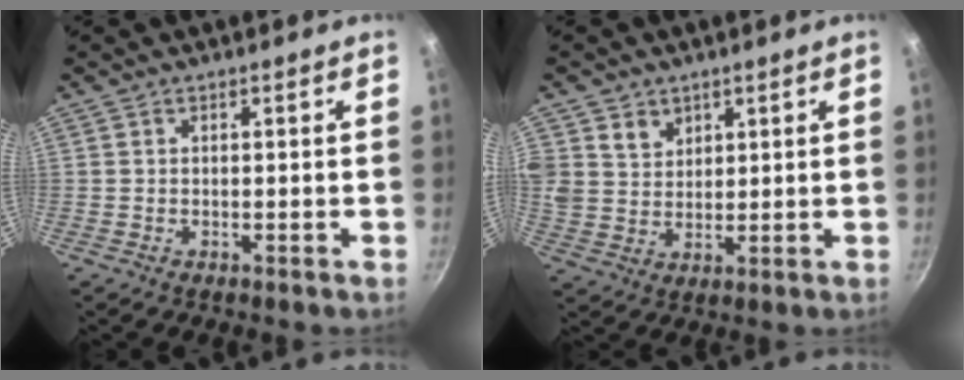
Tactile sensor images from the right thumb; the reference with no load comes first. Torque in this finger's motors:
{"motor_torque": [-0.43, 1.59, 0.62, -0.10, 0.21]}